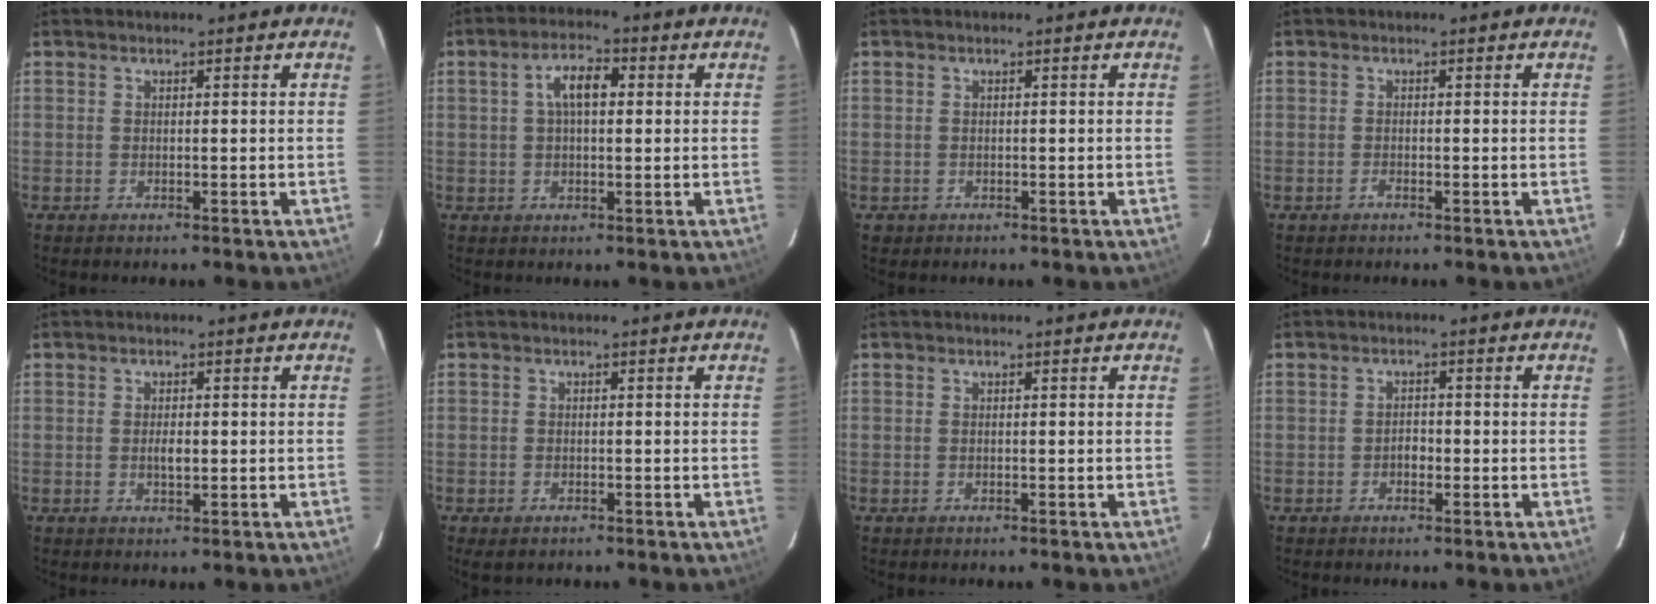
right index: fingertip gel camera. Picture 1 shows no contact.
{"total": 5.8, "force": [1.2, 2.7, 4.9], "torque": [-0.090, 0.018, 0.022]}
{"total": 1.2, "force": [-0.4, 1.1, 0.1], "torque": [-0.001, 0.002, -0.004]}
{"total": 0.7, "force": [-0.6, 0.2, 0.2], "torque": [-0.003, 0.000, -0.013]}
{"total": 2.0, "force": [-0.1, 1.0, 1.7], "torque": [-0.029, 0.000, -0.002]}
{"total": 2.2, "force": [-1.4, 1.3, 1.1], "torque": [-0.021, -0.007, -0.024]}
{"total": 0.0}
{"total": 1.7, "force": [-0.7, 1.3, 0.8], "torque": [-0.014, 0.006, -0.013]}